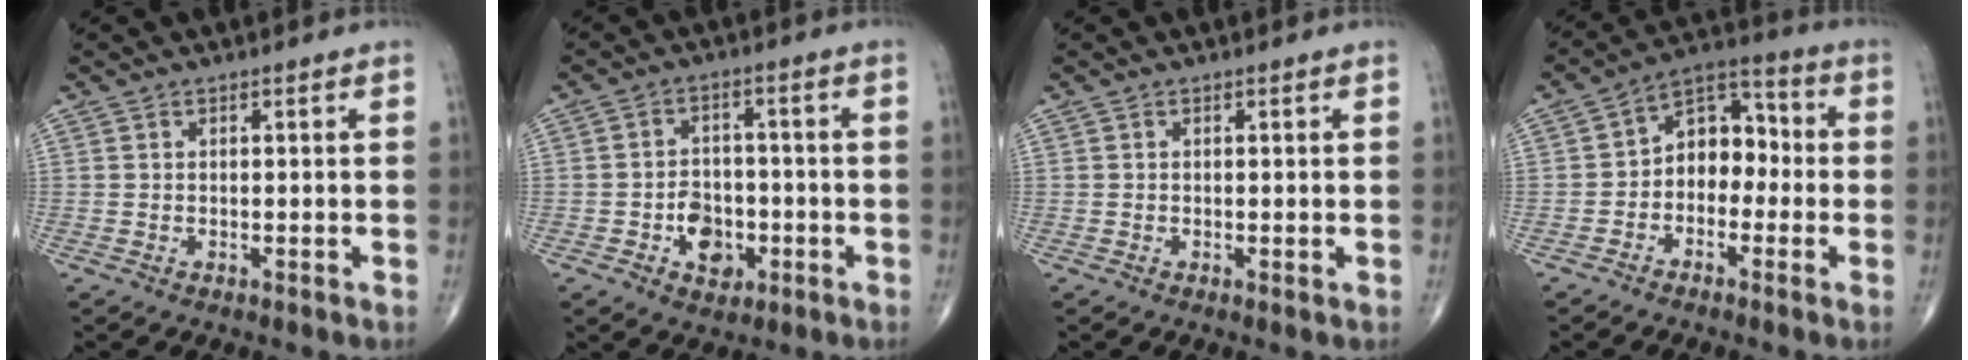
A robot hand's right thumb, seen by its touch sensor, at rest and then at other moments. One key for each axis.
{"total": 7.0, "fx": -2.3, "fy": 5.1, "fz": 4.2, "tx": -0.034, "ty": 0.016, "tz": -0.036}
{"total": 0.0}
{"total": 9.2, "fx": -1.4, "fy": 6.7, "fz": 6.2, "tx": -0.056, "ty": 0.046, "tz": -0.044}